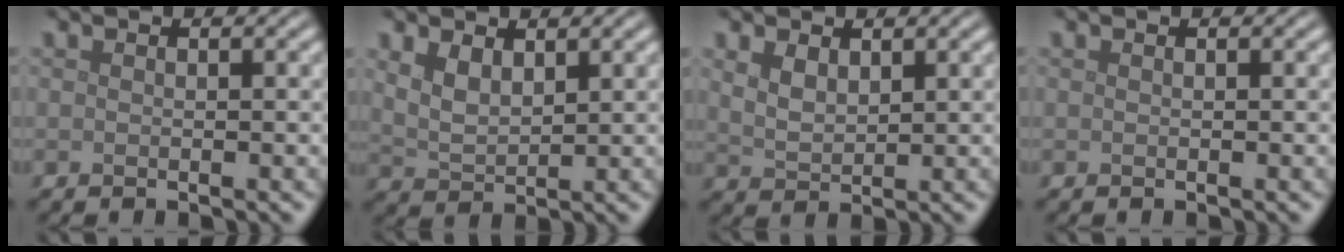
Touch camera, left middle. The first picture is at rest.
{"total": 2.6, "force": [1.4, 1.3, 1.8], "torque": [-0.042, -0.004, 0.034]}
{"total": 2.2, "force": [1.3, 1.2, 1.4], "torque": [-0.033, -0.004, 0.032]}
{"total": 0.0}